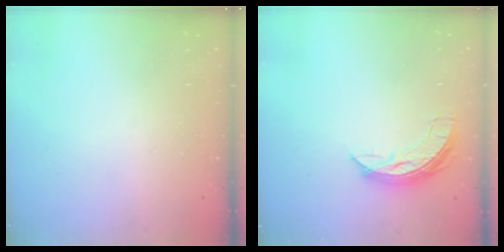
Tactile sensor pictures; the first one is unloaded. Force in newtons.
{"total": 7.6, "press": 7.5, "slide": 1.1}